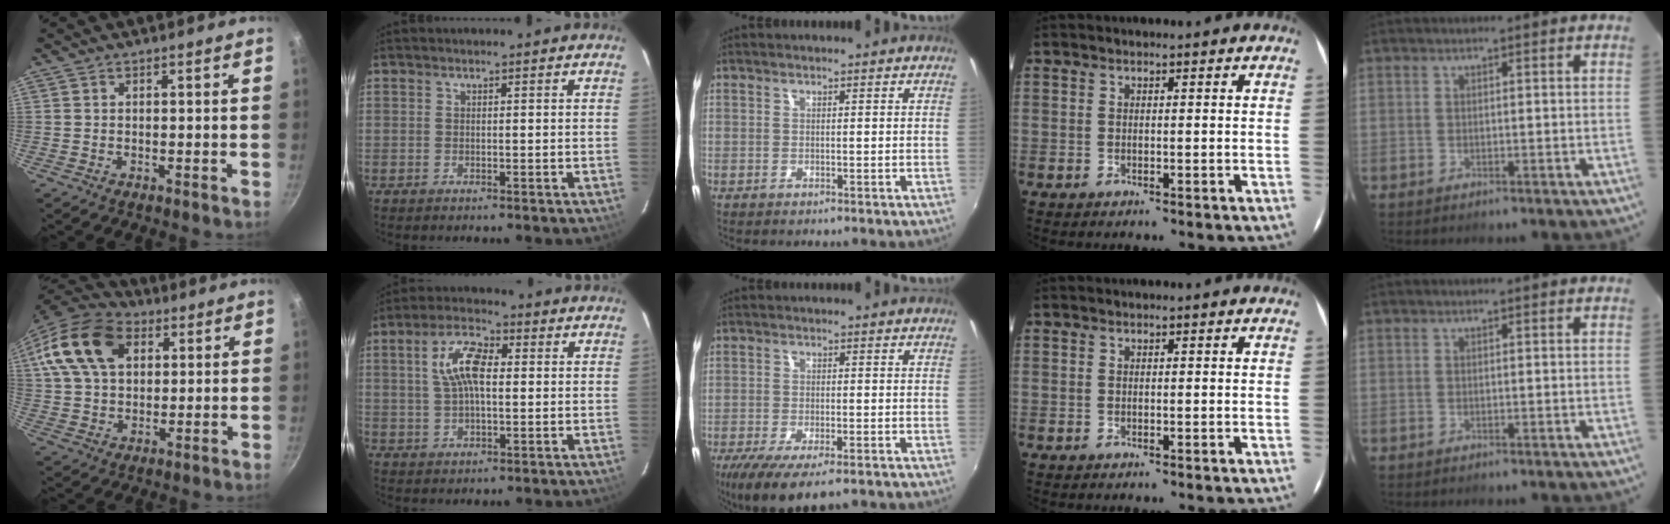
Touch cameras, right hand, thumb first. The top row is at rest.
{"thumb": {"total": 18.1, "force": [6.2, 12.2, 11.8], "torque": [-0.214, 0.013, 0.102]}, "index": {"total": 8.6, "force": [1.4, 4.0, 7.4], "torque": [-0.146, 0.020, 0.027]}, "middle": {"total": 10.6, "force": [-6.9, 3.3, 7.4], "torque": [-0.156, -0.043, -0.115]}}